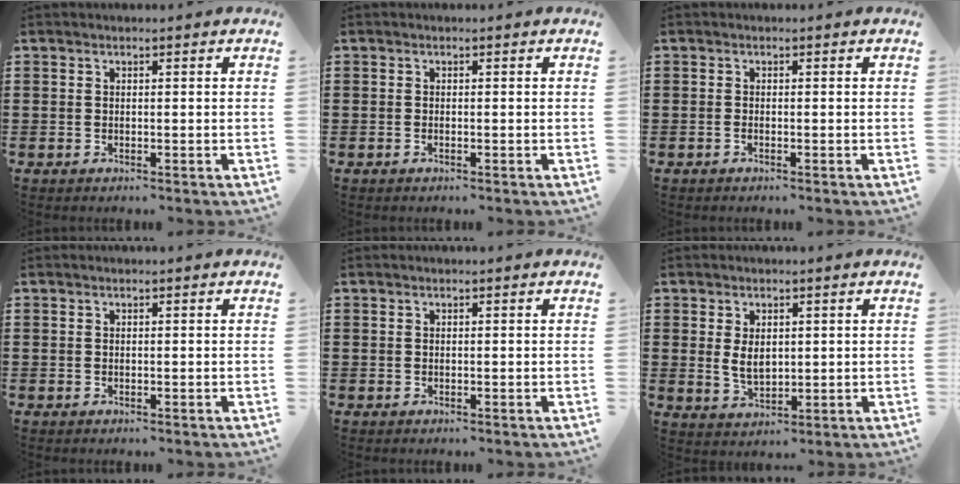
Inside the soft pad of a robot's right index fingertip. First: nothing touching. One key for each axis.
{"total": 0.0}
{"total": 0.5, "fx": -0.3, "fy": 0.0, "fz": 0.4, "tx": -0.007, "ty": -0.004, "tz": -0.006}
{"total": 0.0}
{"total": 0.0}
{"total": 3.6, "fx": 0.6, "fy": 2.3, "fz": 2.7, "tx": -0.049, "ty": 0.004, "tz": 0.010}